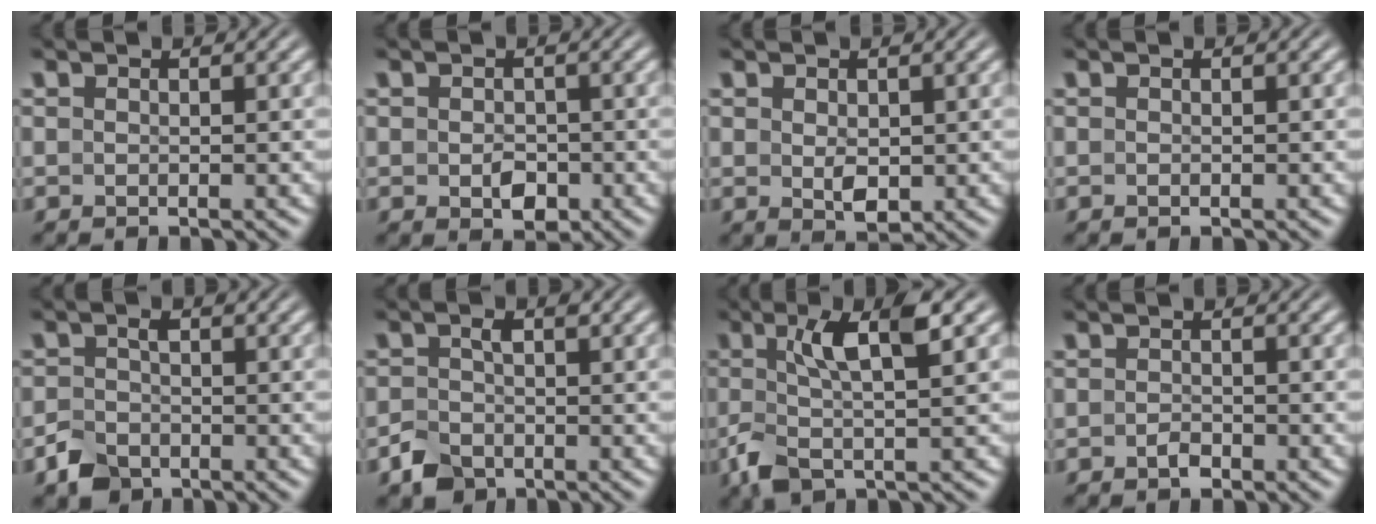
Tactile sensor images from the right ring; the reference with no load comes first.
{"total": 2.1, "force": [-0.8, 1.3, 1.5], "torque": [-0.018, -0.015, -0.004]}
{"total": 2.2, "force": [-0.3, 1.1, 2.0], "torque": [-0.030, -0.020, 0.011]}
{"total": 0.0}
{"total": 2.6, "force": [-2.0, 1.5, 0.8], "torque": [-0.009, -0.012, -0.034]}
{"total": 2.5, "force": [-1.7, 1.5, 1.1], "torque": [-0.014, -0.011, -0.026]}
{"total": 4.8, "force": [-0.6, 1.3, 4.6], "torque": [-0.097, -0.002, -0.002]}
{"total": 1.0, "force": [-0.9, 0.1, 0.4], "torque": [-0.003, -0.003, -0.014]}